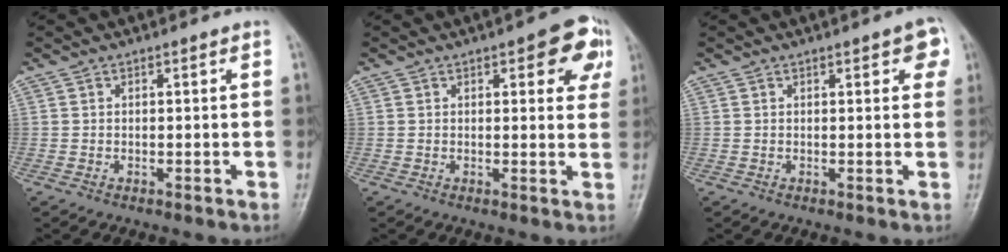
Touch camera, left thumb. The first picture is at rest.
{"total": 8.4, "force": [3.6, 3.3, 6.9], "torque": [-0.047, -0.005, 0.033]}
{"total": 4.3, "force": [1.8, 1.4, 3.7], "torque": [-0.032, -0.001, 0.014]}